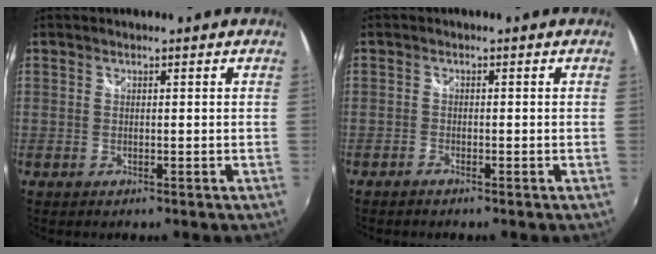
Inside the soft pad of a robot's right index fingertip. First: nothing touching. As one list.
[{"total": 1.0, "force": [-0.9, 0.3, 0.3], "torque": [-0.012, -0.002, -0.022]}]